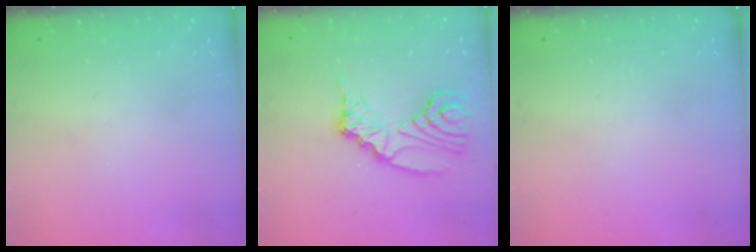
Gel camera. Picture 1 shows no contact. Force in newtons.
{"total": 12.5, "press": 12.4, "slide": 1.8}
{"total": 0.0}